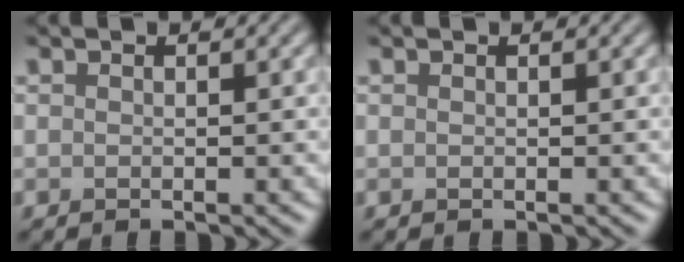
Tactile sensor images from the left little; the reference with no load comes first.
{"total": 0.0}